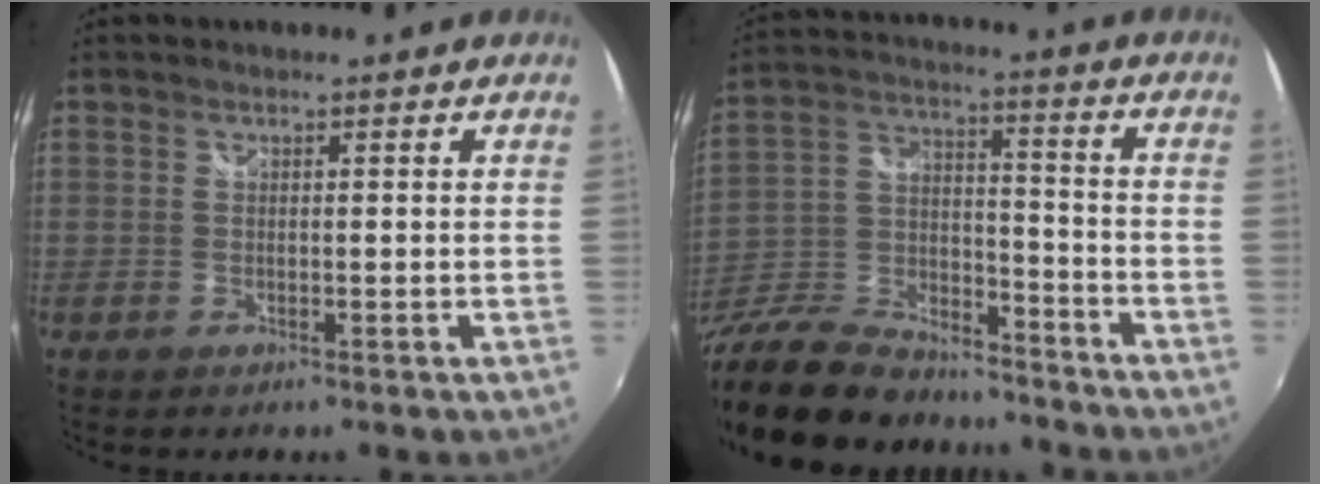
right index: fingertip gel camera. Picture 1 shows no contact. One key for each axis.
{"total": 25.9, "fx": -19.3, "fy": 11.4, "fz": 12.9, "tx": -0.302, "ty": 0.000, "tz": -0.317}